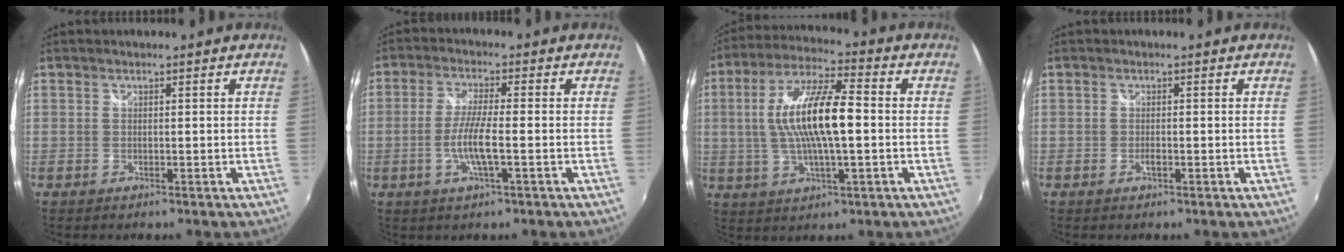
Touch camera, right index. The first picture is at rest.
{"total": 6.2, "force": [-1.7, 0.3, 6.0], "torque": [-0.121, -0.005, -0.034]}
{"total": 14.2, "force": [0.2, 3.5, 13.8], "torque": [-0.262, 0.010, 0.000]}
{"total": 0.7, "force": [-0.4, 0.3, 0.6], "torque": [-0.011, -0.001, -0.008]}